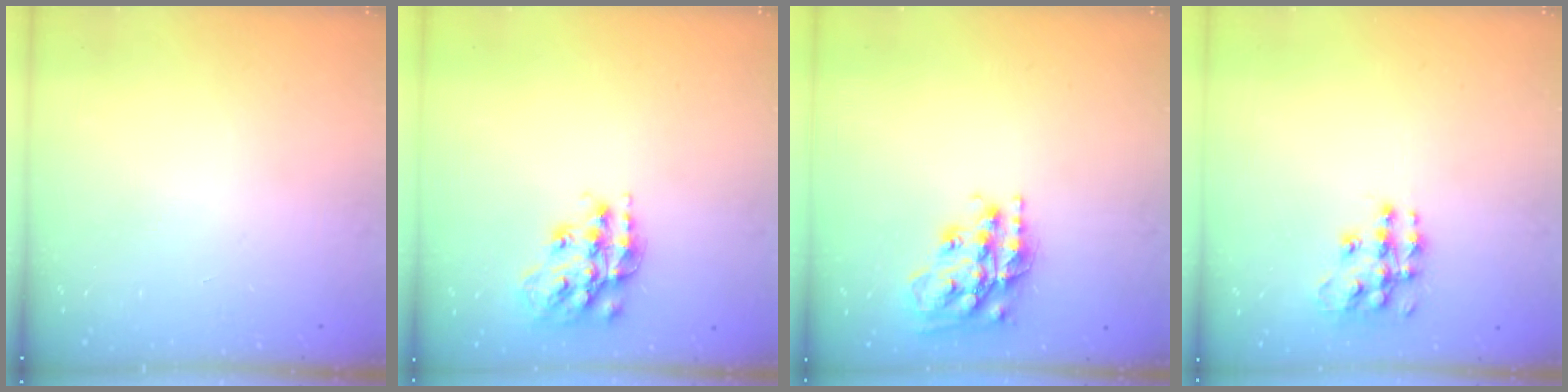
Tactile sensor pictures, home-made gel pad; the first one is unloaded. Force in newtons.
{"total": 16.1, "press": 16.1, "slide": 1.2}
{"total": 18.7, "press": 18.6, "slide": 1.5}
{"total": 10.4, "press": 10.4, "slide": 0.4}